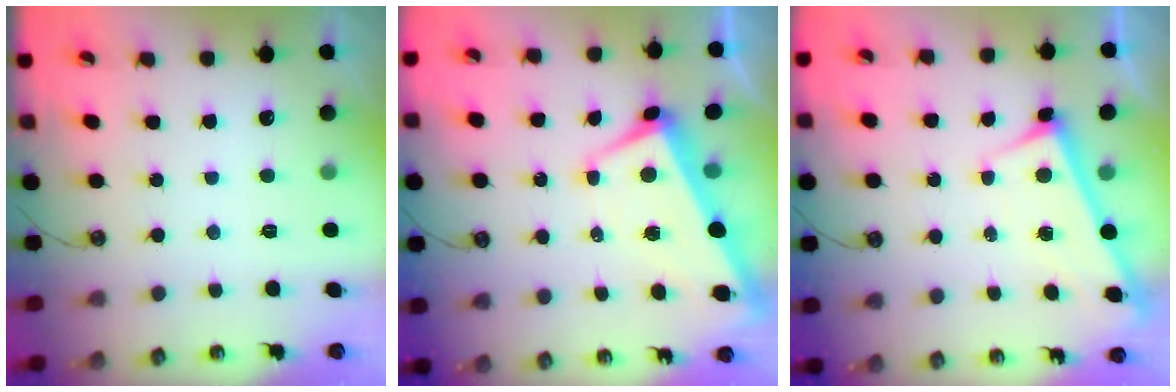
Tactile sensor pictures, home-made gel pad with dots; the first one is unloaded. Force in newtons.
{"total": 1.1, "press": 0.4, "slide": 1.0}
{"total": 3.0, "press": 3.0, "slide": 0.1}